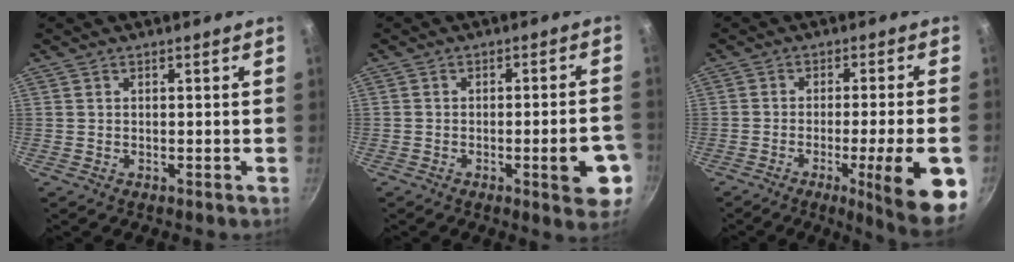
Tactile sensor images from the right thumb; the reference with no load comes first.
{"total": 8.8, "force": [-3.0, 2.4, 7.9], "torque": [-0.086, 0.015, -0.036]}
{"total": 14.8, "force": [-4.9, 1.8, 13.8], "torque": [-0.178, 0.014, -0.063]}